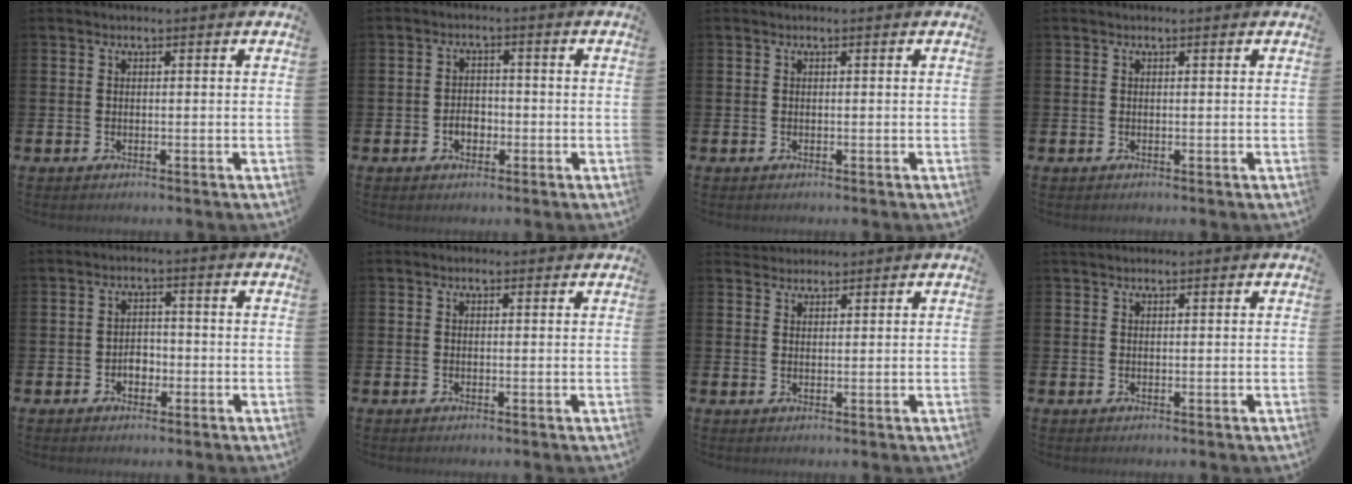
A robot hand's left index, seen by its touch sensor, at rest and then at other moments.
{"total": 2.7, "force": [-0.9, 2.0, 1.7], "torque": [-0.019, -0.002, -0.022]}
{"total": 0.0}
{"total": 0.0}
{"total": 2.3, "force": [-0.8, 1.8, 1.3], "torque": [-0.011, 0.000, -0.022]}
{"total": 0.7, "force": [0.5, 0.4, 0.2], "torque": [0.010, 0.000, 0.005]}
{"total": 2.4, "force": [2.3, 0.7, -0.2], "torque": [0.005, -0.005, 0.043]}
{"total": 1.1, "force": [1.1, 0.3, 0.2], "torque": [0.011, -0.003, 0.017]}